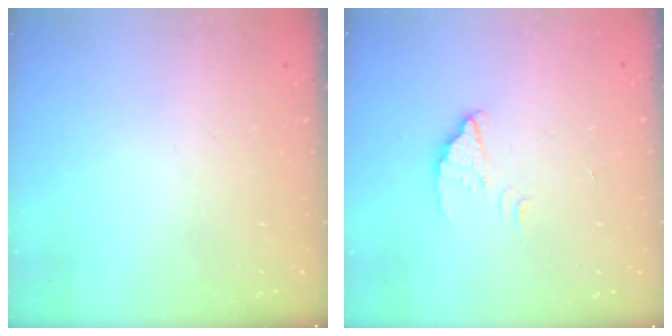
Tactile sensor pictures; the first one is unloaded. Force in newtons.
{"total": 2.4, "press": 2.4, "slide": 0.1}